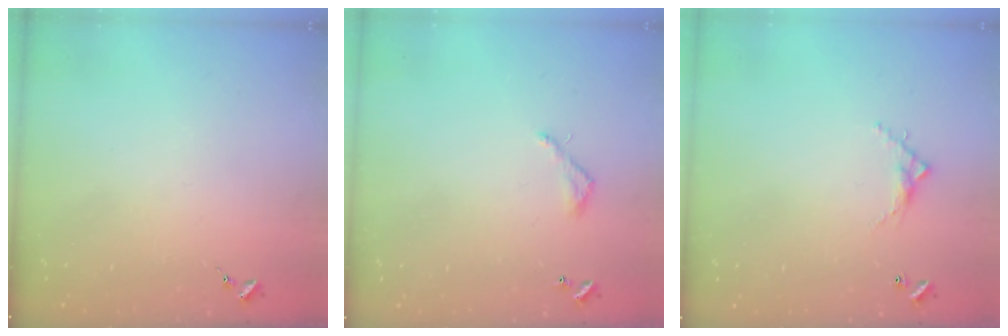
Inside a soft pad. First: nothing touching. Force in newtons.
{"total": 4.1, "press": 4.1, "slide": 0.3}
{"total": 5.2, "press": 5.2, "slide": 0.2}